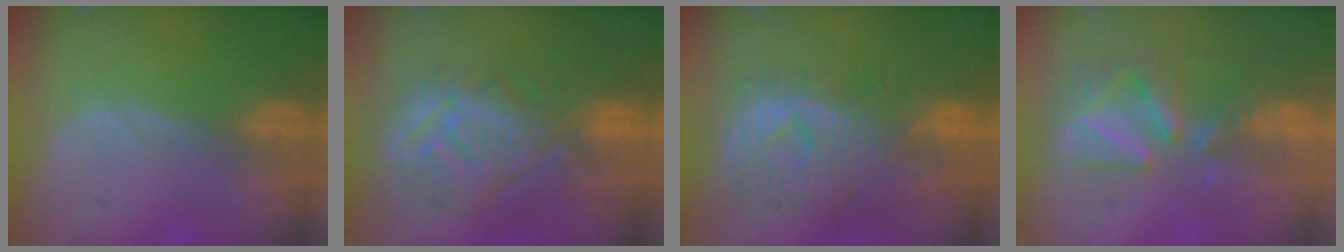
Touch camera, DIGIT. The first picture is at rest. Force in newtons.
{"total": 11.6, "press": 10.7, "slide": 4.6}
{"total": 11.4, "press": 9.9, "slide": 5.7}
{"total": 8.6, "press": 7.7, "slide": 3.8}